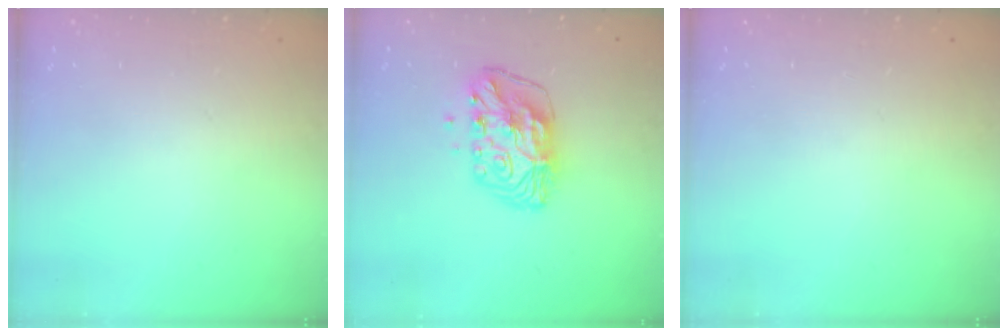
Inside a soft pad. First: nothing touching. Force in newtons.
{"total": 11.3, "press": 11.2, "slide": 1.6}
{"total": 0.0}